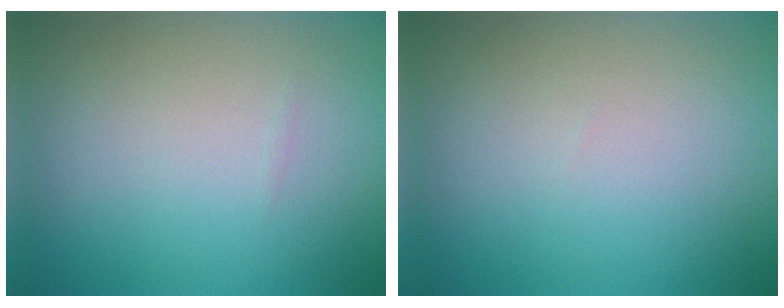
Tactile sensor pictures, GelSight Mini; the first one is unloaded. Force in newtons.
{"total": 0.0}